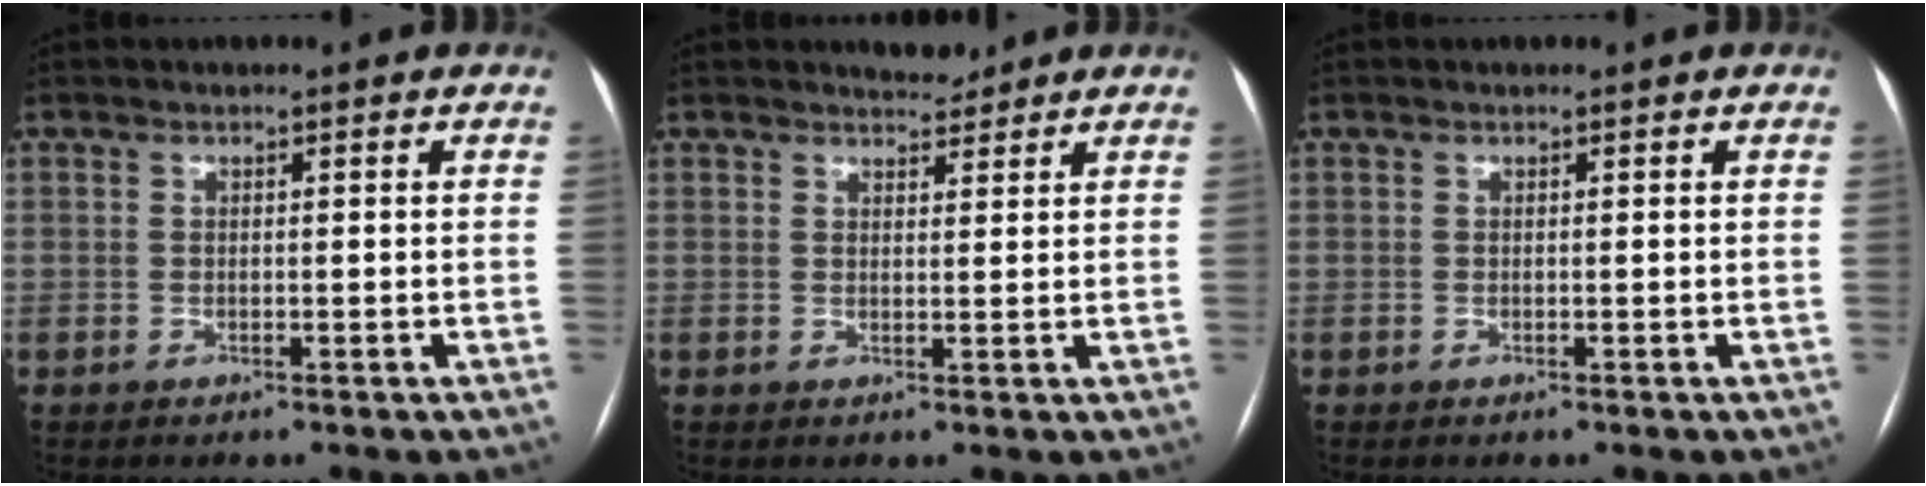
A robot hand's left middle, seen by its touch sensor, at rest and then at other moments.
{"total": 2.4, "force": [2.3, 0.7, 0.2], "torque": [-0.003, -0.003, 0.035]}
{"total": 0.0}